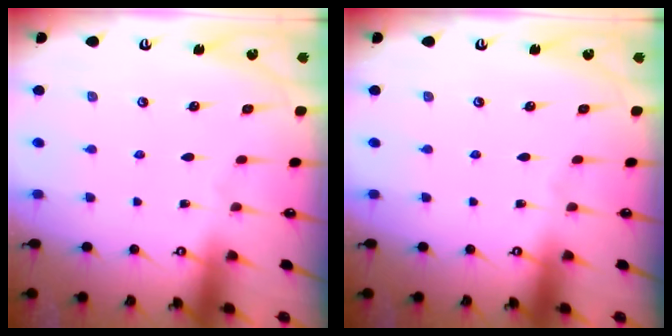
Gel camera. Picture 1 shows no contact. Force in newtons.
{"total": 0.0}